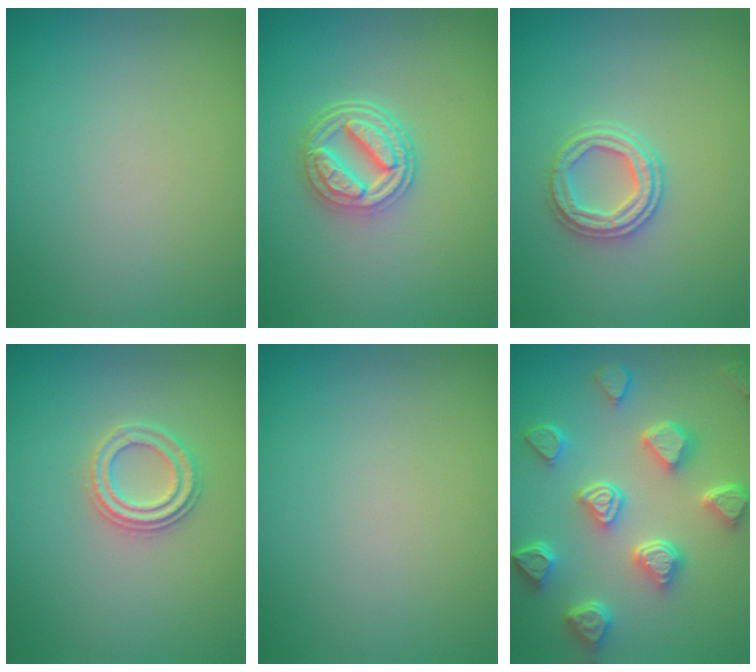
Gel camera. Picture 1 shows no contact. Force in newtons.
{"total": 4.6, "press": 3.7, "slide": 2.7}
{"total": 2.8, "press": 2.7, "slide": 0.8}
{"total": 2.3, "press": 2.3, "slide": 0.3}
{"total": 0.0}
{"total": 6.7, "press": 5.4, "slide": 3.9}